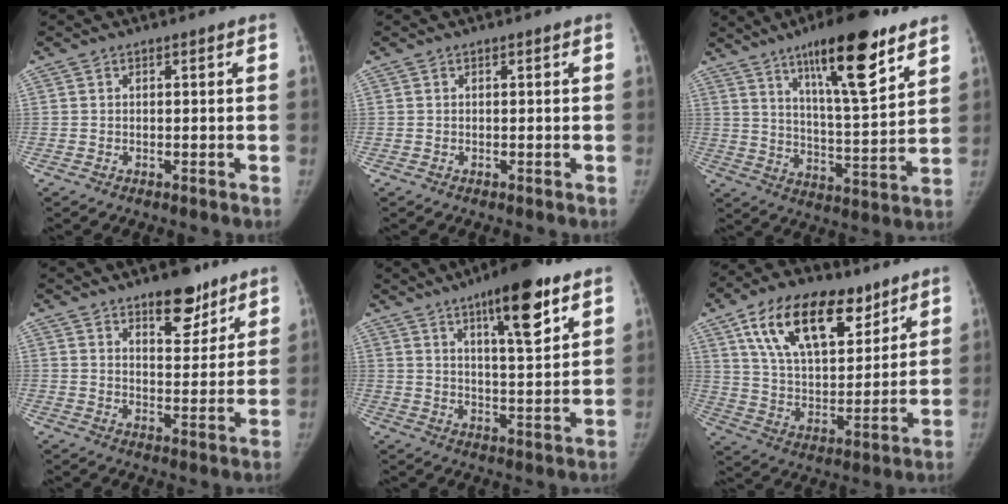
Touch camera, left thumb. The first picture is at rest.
{"total": 0.0}
{"total": 18.4, "force": [11.1, 4.2, 14.0], "torque": [-0.196, -0.060, 0.181]}
{"total": 9.6, "force": [6.6, 4.3, 5.5], "torque": [-0.046, -0.043, 0.100]}
{"total": 14.2, "force": [8.1, 3.6, 11.1], "torque": [-0.145, -0.040, 0.121]}
{"total": 20.8, "force": [11.6, 10.7, 13.6], "torque": [-0.193, -0.036, 0.204]}